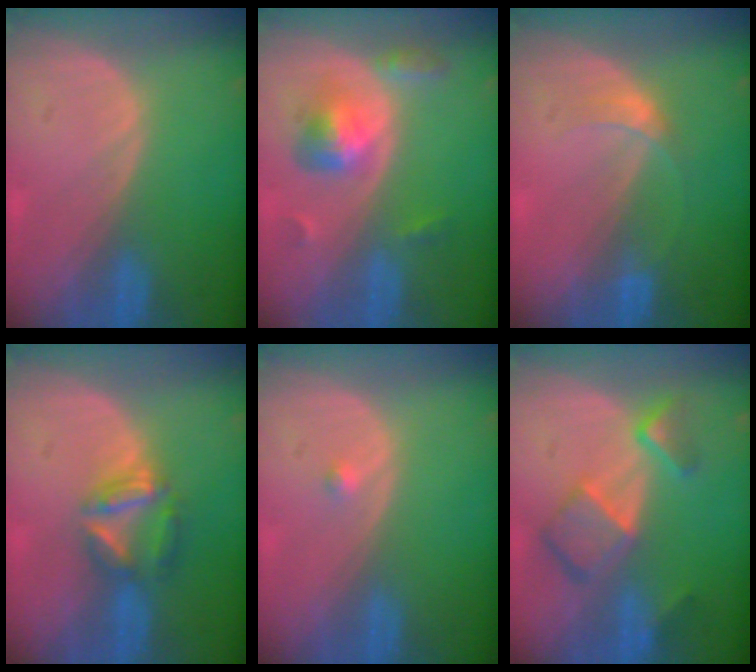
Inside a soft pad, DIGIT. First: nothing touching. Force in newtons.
{"total": 6.0, "press": 5.3, "slide": 2.7}
{"total": 2.5, "press": 2.5, "slide": 0.1}
{"total": 6.1, "press": 5.5, "slide": 2.5}
{"total": 0.8, "press": 0.6, "slide": 0.4}
{"total": 7.7, "press": 6.7, "slide": 3.8}